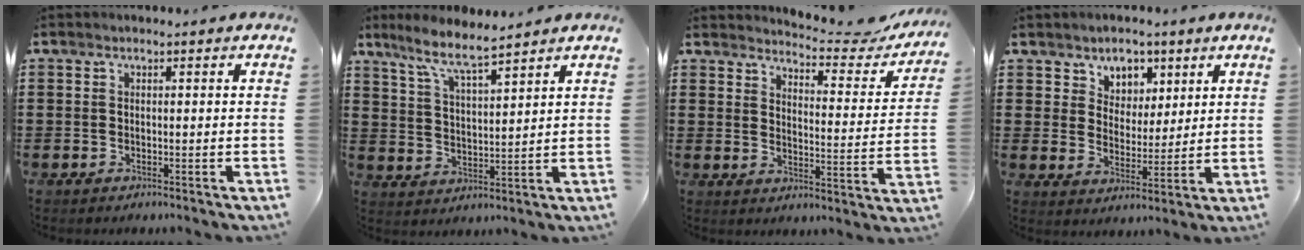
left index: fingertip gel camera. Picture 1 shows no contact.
{"total": 6.3, "force": [5.4, 0.1, 3.3], "torque": [-0.083, -0.021, 0.092]}
{"total": 4.4, "force": [4.2, 0.2, 1.4], "torque": [-0.036, -0.037, 0.063]}
{"total": 4.6, "force": [3.0, 3.6, -0.1], "torque": [-0.019, -0.004, 0.049]}